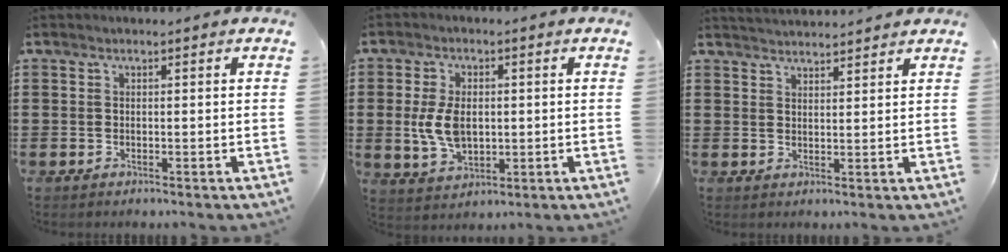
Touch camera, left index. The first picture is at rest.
{"total": 6.6, "force": [0.3, 4.0, 5.2], "torque": [-0.131, 0.000, 0.000]}
{"total": 2.4, "force": [2.4, -0.4, -0.1], "torque": [-0.004, -0.009, 0.045]}